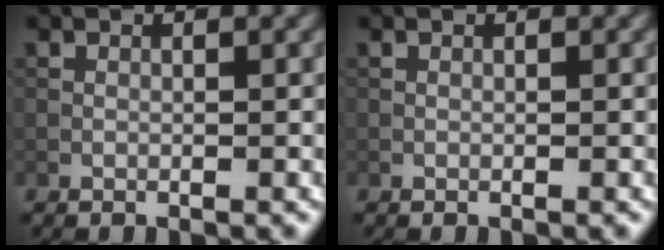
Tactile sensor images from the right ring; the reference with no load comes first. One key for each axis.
{"total": 0.0}